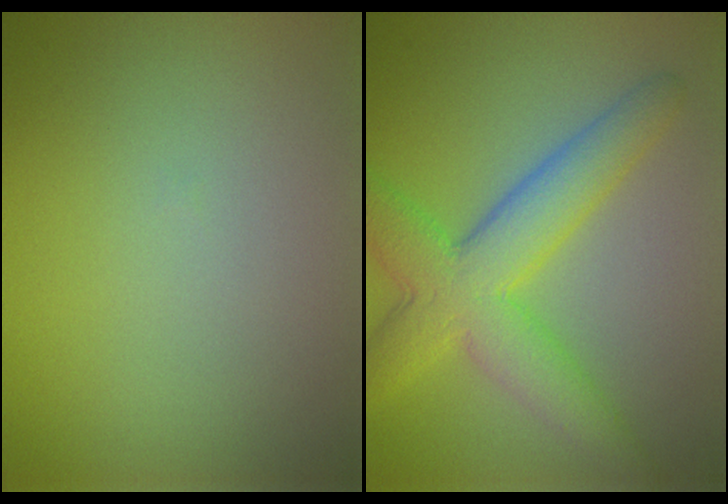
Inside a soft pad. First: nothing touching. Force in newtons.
{"total": 6.8, "press": 6.8, "slide": 0.1}